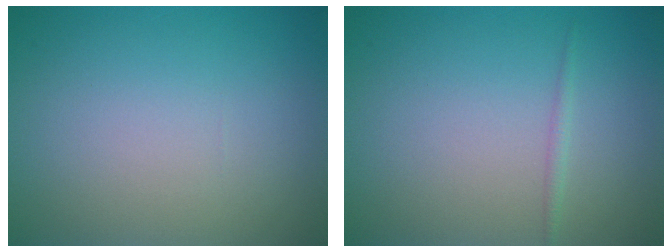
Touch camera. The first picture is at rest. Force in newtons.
{"total": 0.7, "press": 0.7, "slide": 0.1}